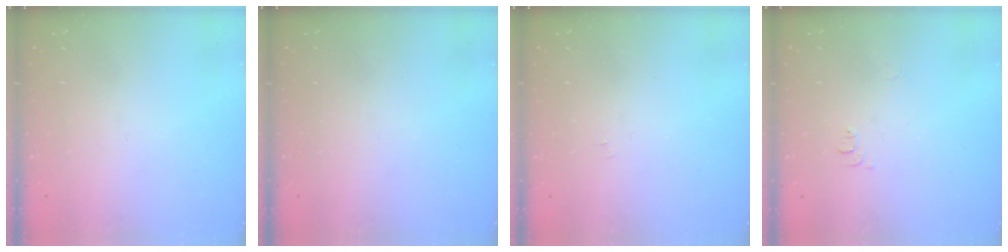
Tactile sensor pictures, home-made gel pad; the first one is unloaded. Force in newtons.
{"total": 0.0}
{"total": 3.3, "press": 3.2, "slide": 0.4}
{"total": 5.7, "press": 5.6, "slide": 0.7}